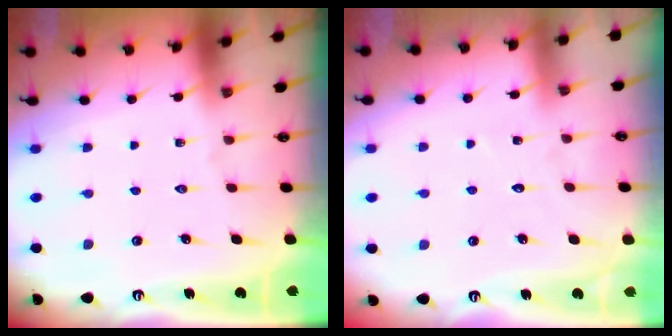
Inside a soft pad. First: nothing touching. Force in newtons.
{"total": 4.0, "press": 4.0, "slide": 0.4}